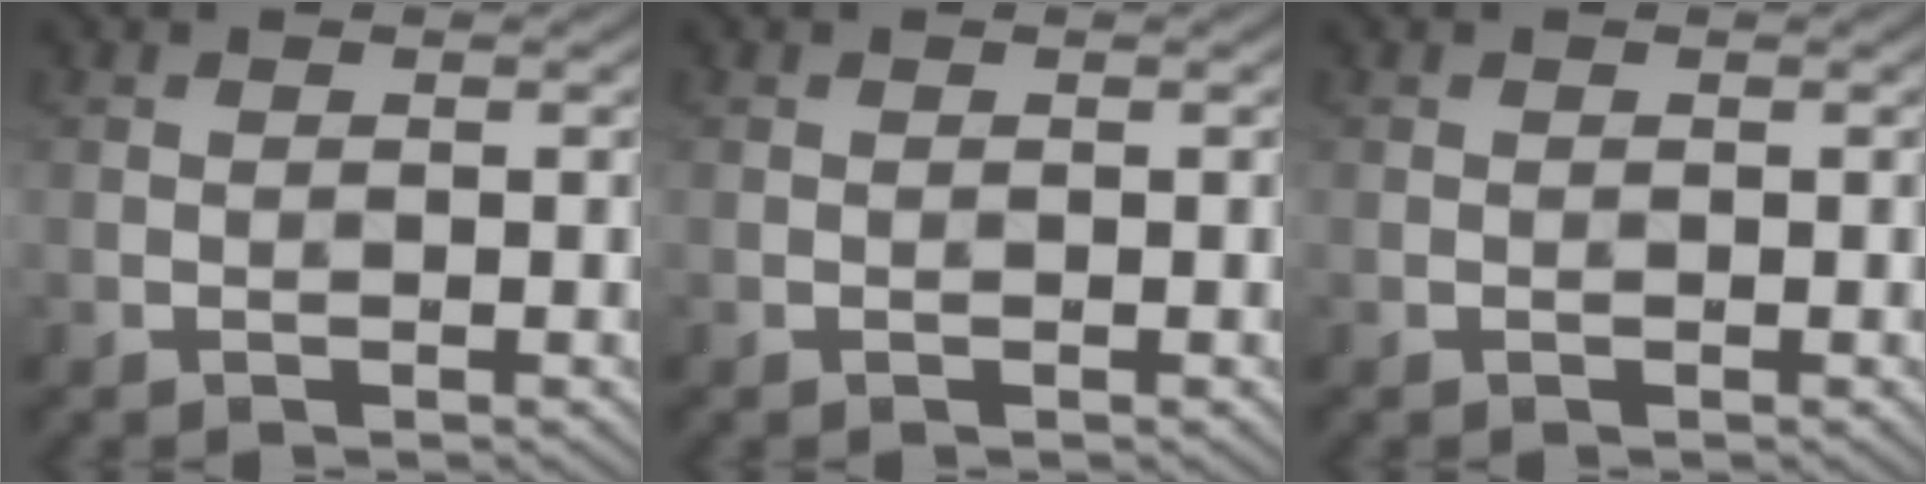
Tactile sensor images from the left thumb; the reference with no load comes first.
{"total": 0.0}
{"total": 0.0}